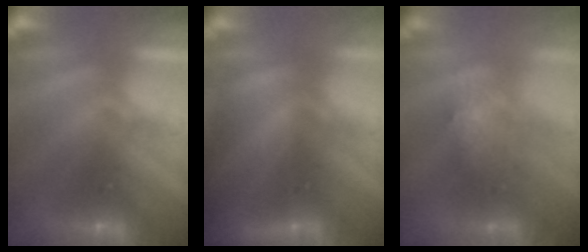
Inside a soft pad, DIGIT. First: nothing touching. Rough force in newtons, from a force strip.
{"total": 8.0}
{"total": 2.6}